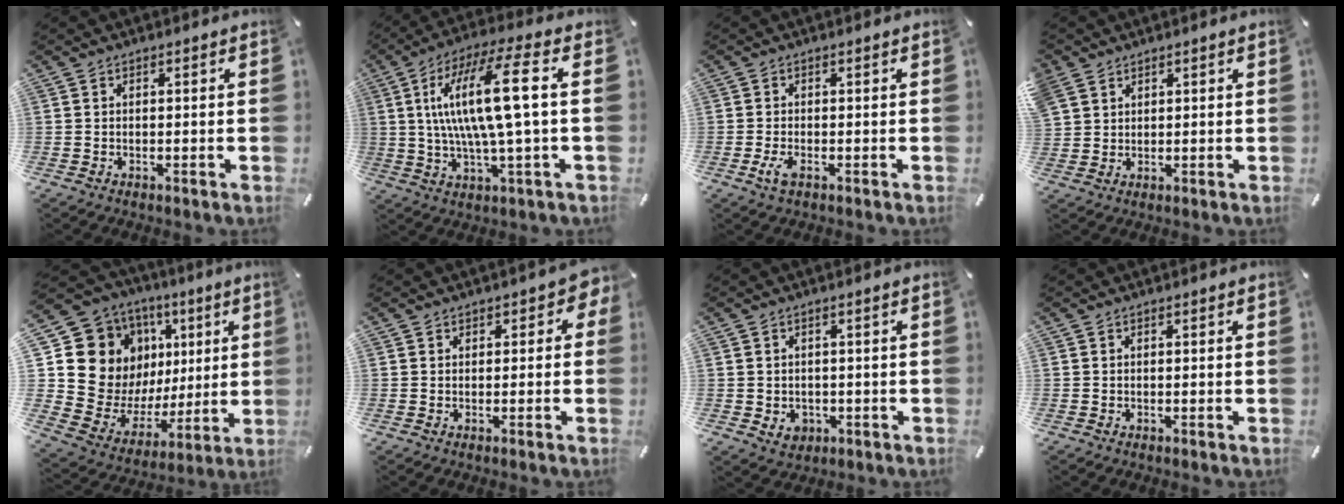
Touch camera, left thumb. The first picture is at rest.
{"total": 17.5, "force": [2.3, 3.4, 17.0], "torque": [-0.350, -0.006, 0.021]}
{"total": 2.5, "force": [-0.9, 0.9, 2.2], "torque": [-0.056, -0.007, -0.021]}
{"total": 4.2, "force": [2.8, 3.2, 0.5], "torque": [-0.021, -0.002, 0.056]}
{"total": 17.1, "force": [6.3, 14.9, 5.6], "torque": [-0.097, -0.060, 0.152]}
{"total": 2.2, "force": [0.5, 1.8, 1.2], "torque": [0.002, -0.002, 0.002]}
{"total": 3.3, "force": [-0.7, 2.9, 1.5], "torque": [-0.009, -0.001, -0.012]}
{"total": 0.0}